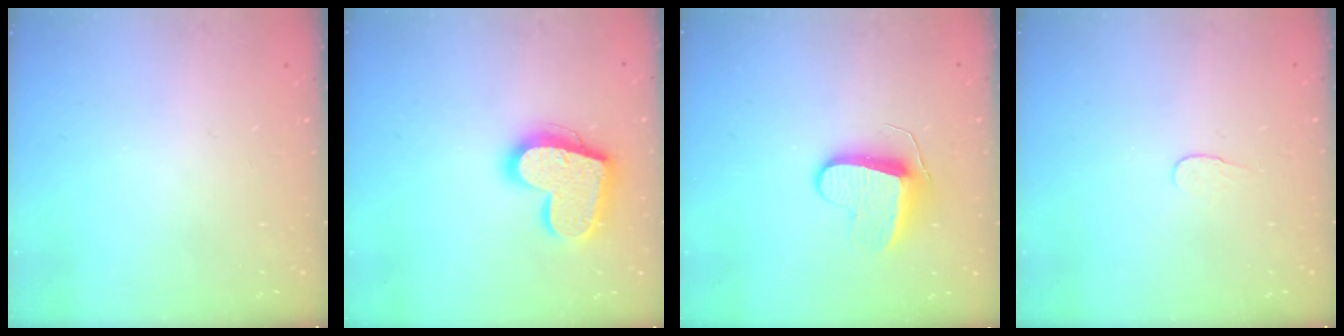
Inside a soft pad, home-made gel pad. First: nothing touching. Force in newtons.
{"total": 18.3, "press": 18.2, "slide": 1.4}
{"total": 8.8, "press": 8.8, "slide": 0.2}
{"total": 3.8, "press": 3.8, "slide": 0.3}